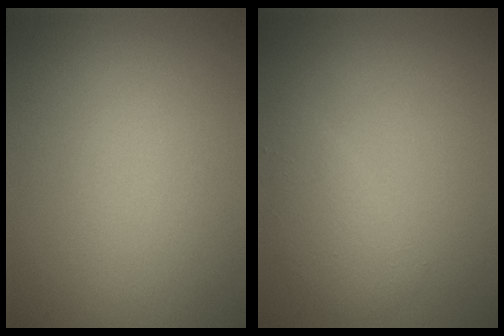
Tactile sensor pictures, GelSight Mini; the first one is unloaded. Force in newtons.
{"total": 2.2, "press": 2.2, "slide": 0.1}